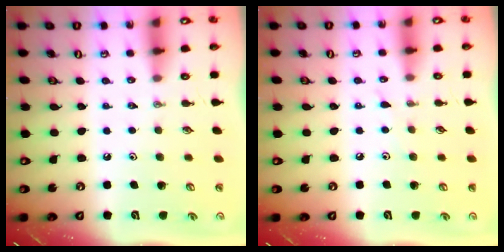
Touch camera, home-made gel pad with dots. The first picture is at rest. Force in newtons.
{"total": 3.1, "press": 3.1, "slide": 0.3}